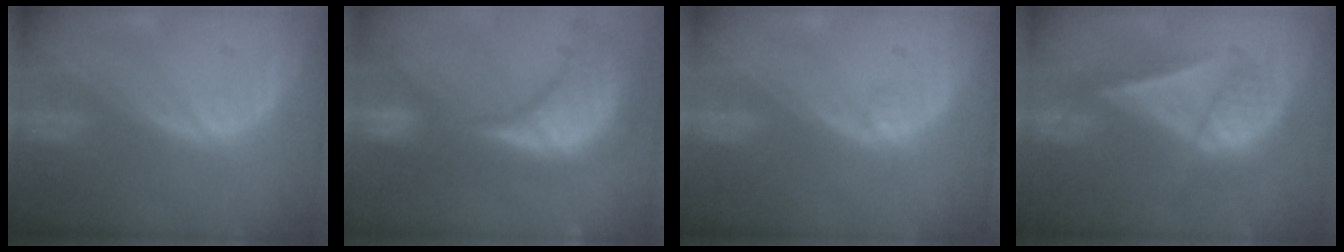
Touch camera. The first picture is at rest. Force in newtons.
{"total": 15.2, "press": 12.2, "slide": 9.1}
{"total": 0.5, "press": 0.5, "slide": 0.2}
{"total": 7.1, "press": 6.1, "slide": 3.6}